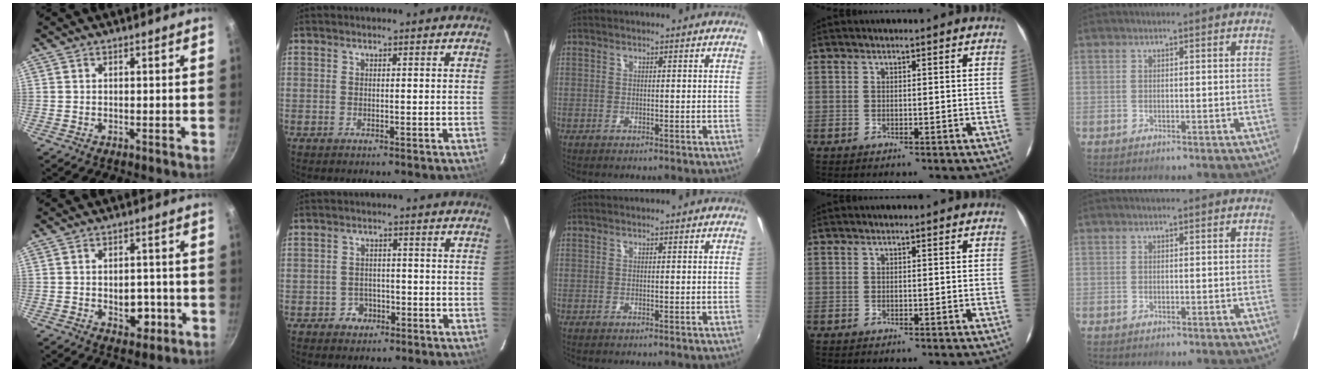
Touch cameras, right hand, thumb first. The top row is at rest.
{"thumb": {"total": 6.5, "force": [-1.6, 4.2, 4.6], "torque": [-0.035, 0.006, -0.018]}, "index": {"total": 3.5, "force": [-1.9, 3.0, 0.4], "torque": [-0.011, 0.011, -0.027]}}